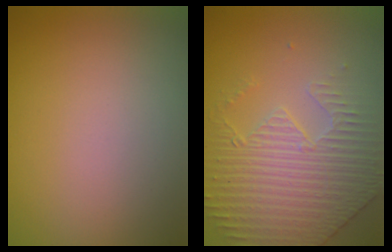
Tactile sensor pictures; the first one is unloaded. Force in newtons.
{"total": 4.2, "press": 3.8, "slide": 1.8}